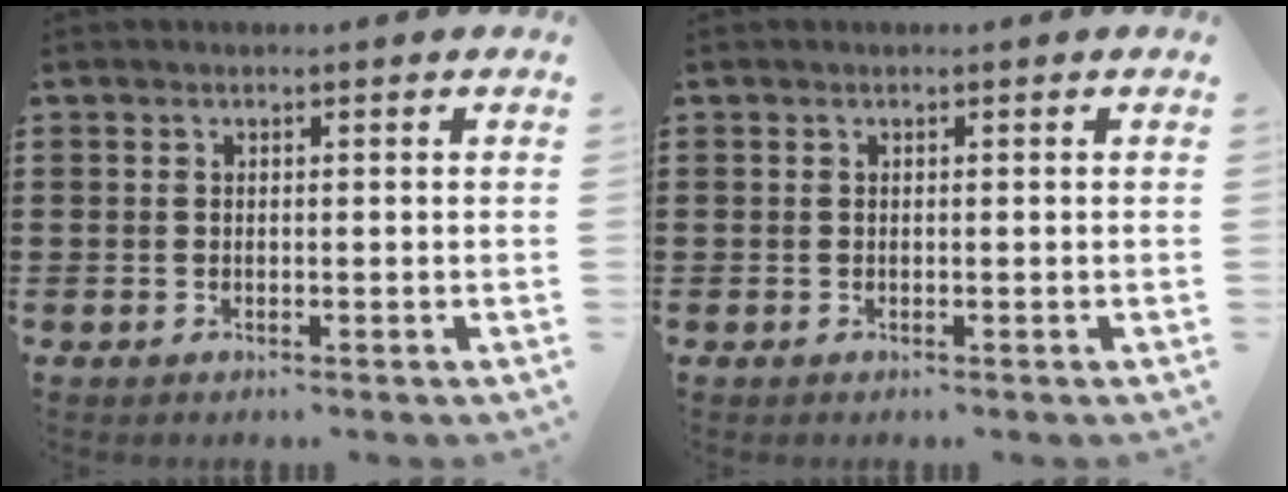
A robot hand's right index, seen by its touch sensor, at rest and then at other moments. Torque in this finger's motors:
{"motor_torque": [0.07, 0.84, 0.00, 0.00]}